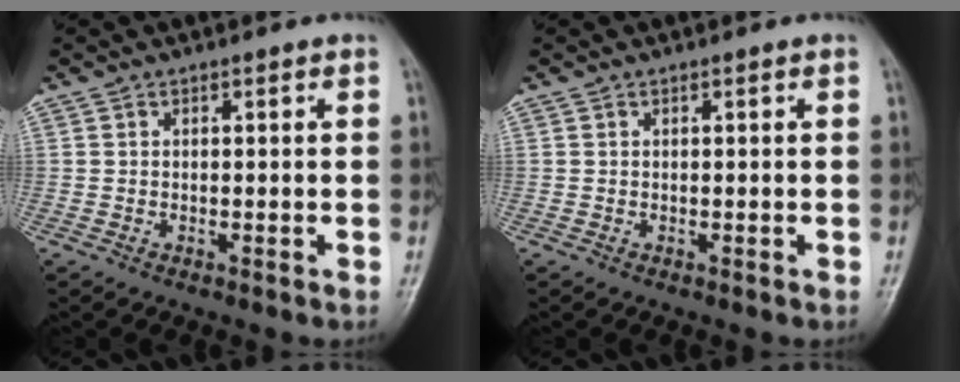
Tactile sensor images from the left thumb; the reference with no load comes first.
{"total": 0.0}